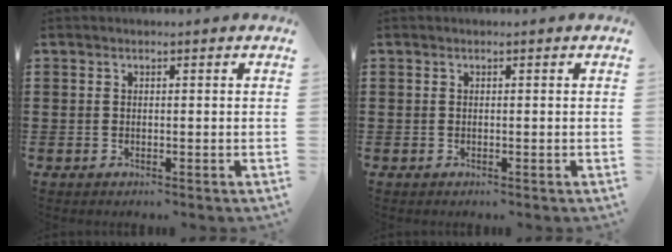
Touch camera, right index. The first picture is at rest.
{"total": 0.0}